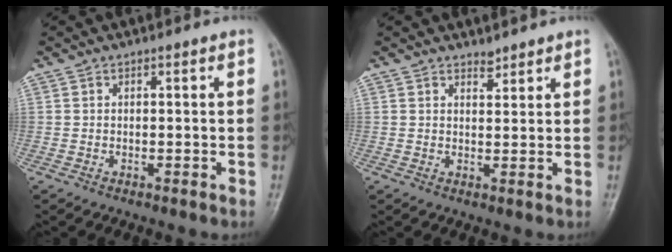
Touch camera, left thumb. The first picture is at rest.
{"total": 1.9, "force": [1.7, 0.8, 0.3], "torque": [0.007, -0.015, 0.026]}